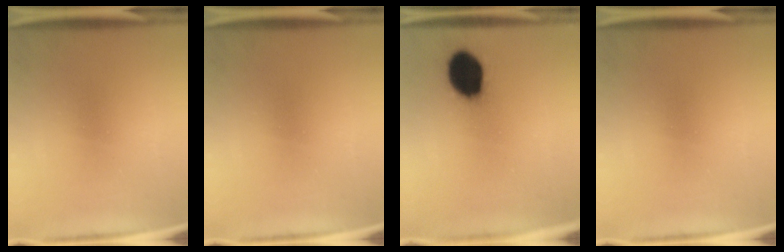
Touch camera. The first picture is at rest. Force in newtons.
{"total": 0.0}
{"total": 13.1}
{"total": 0.0}